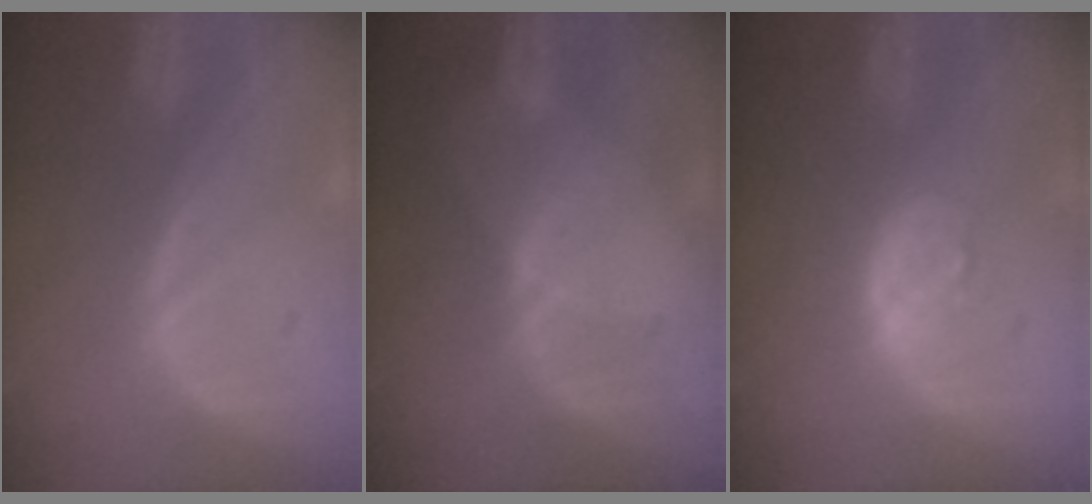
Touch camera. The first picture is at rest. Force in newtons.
{"total": 3.0, "press": 2.6, "slide": 1.5}
{"total": 3.3, "press": 3.2, "slide": 0.6}